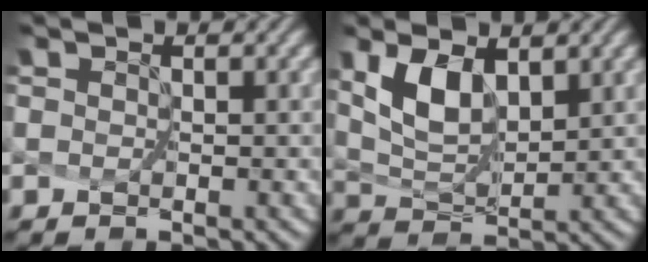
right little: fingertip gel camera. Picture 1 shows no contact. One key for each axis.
{"total": 3.1, "fx": 1.7, "fy": 1.1, "fz": 2.3, "tx": -0.052, "ty": -0.012, "tz": 0.044}